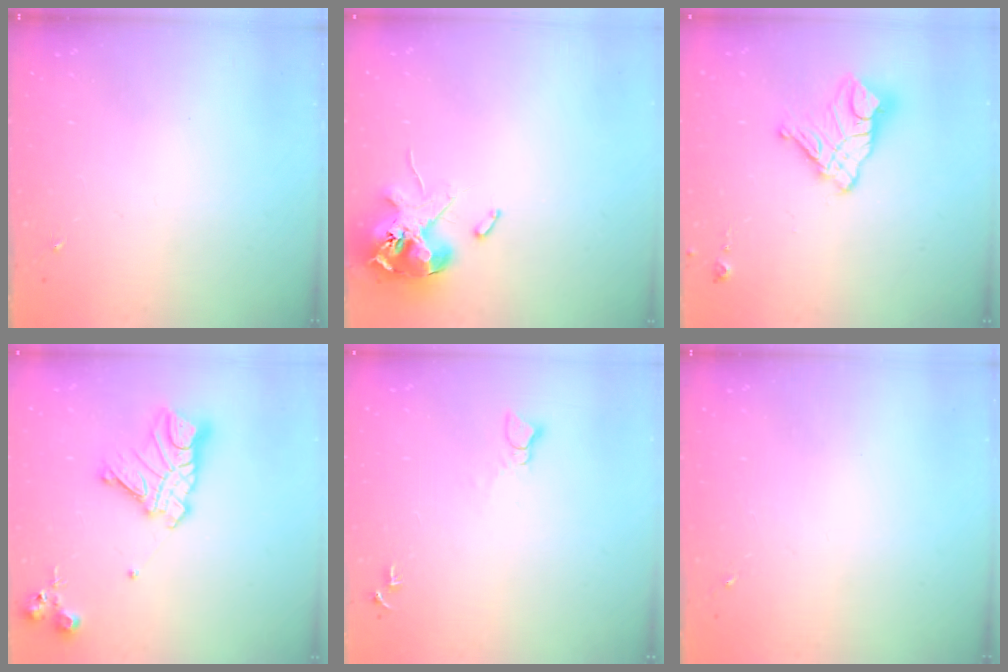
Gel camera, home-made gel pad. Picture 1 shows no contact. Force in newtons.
{"total": 13.6, "press": 13.5, "slide": 1.9}
{"total": 13.5, "press": 13.4, "slide": 1.3}
{"total": 16.1, "press": 16.0, "slide": 1.6}
{"total": 4.6, "press": 4.6, "slide": 0.5}
{"total": 0.0}